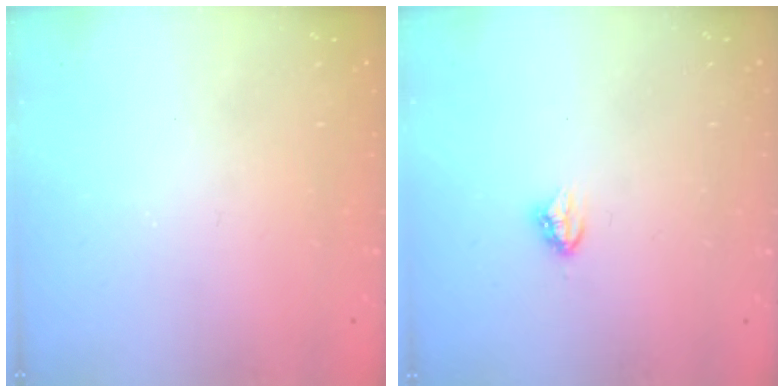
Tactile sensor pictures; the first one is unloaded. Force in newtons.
{"total": 3.7, "press": 3.6, "slide": 0.5}